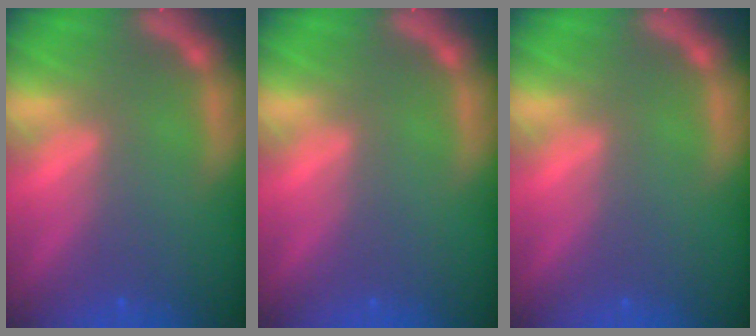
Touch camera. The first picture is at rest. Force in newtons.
{"total": 0.0}
{"total": 0.0}